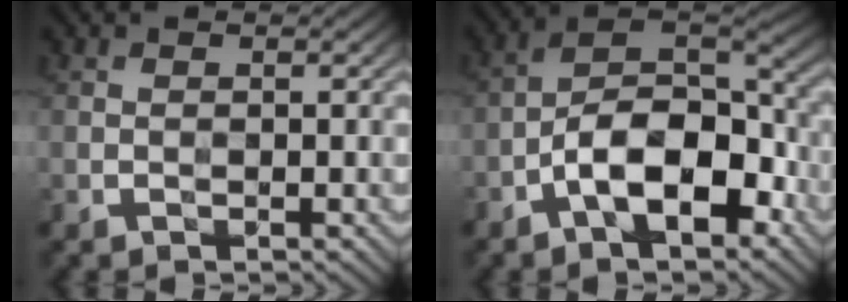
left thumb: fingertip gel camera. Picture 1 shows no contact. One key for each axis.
{"total": 11.3, "fx": -5.3, "fy": 5.1, "fz": 8.6, "tx": -0.137, "ty": 0.010, "tz": -0.107}